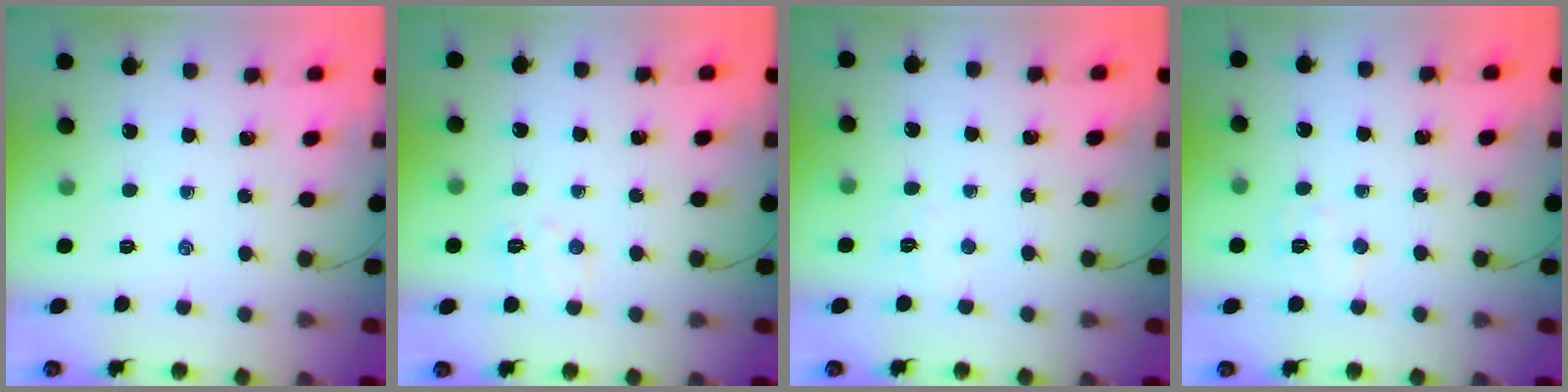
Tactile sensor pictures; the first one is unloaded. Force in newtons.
{"total": 7.0, "press": 6.9, "slide": 1.2}
{"total": 3.2, "press": 3.1, "slide": 0.8}
{"total": 5.4, "press": 5.4, "slide": 0.9}